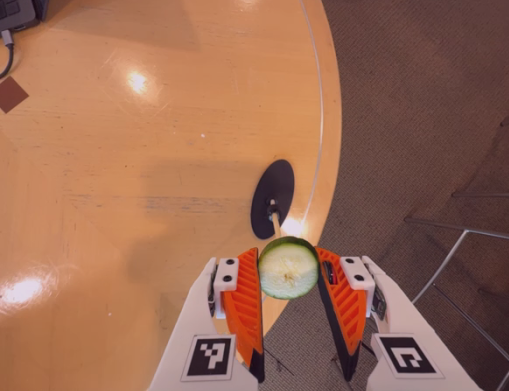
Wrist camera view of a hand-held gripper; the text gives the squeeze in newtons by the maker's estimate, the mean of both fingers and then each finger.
{"total": 8.9, "left": 8.9, "right": 8.9}